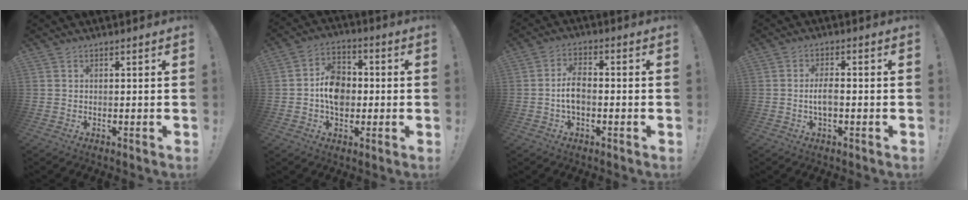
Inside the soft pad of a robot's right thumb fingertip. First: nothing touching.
{"total": 10.7, "force": [-1.4, 8.2, 6.6], "torque": [-0.108, 0.021, -0.021]}
{"total": 6.4, "force": [-1.0, 3.4, 5.3], "torque": [-0.097, 0.005, -0.020]}
{"total": 4.5, "force": [-1.0, 1.6, 4.1], "torque": [-0.086, 0.003, -0.021]}